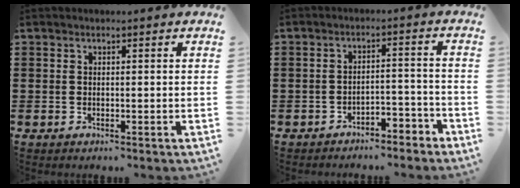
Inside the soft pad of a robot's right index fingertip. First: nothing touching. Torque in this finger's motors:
{"motor_torque": [1.03, 1.11, 0.19, 0.00]}